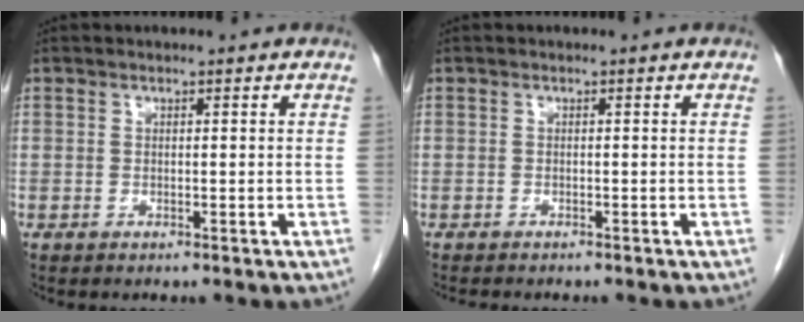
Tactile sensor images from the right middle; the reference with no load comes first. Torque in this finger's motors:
{"motor_torque": [0.04, -0.03, -0.02, 0.00]}